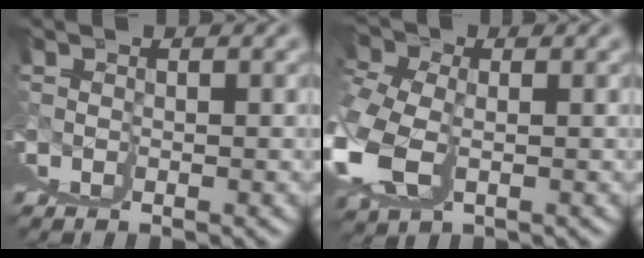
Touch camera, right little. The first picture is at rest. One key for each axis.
{"total": 2.9, "fx": 1.3, "fy": 1.9, "fz": 1.7, "tx": -0.031, "ty": -0.003, "tz": 0.028}